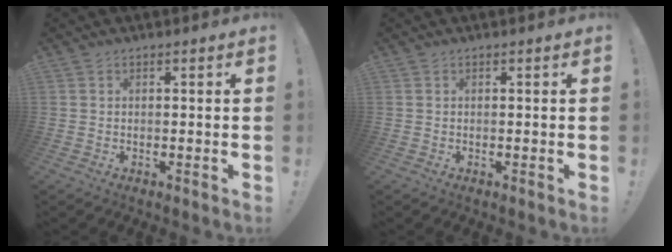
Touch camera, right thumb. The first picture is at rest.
{"total": 0.0}